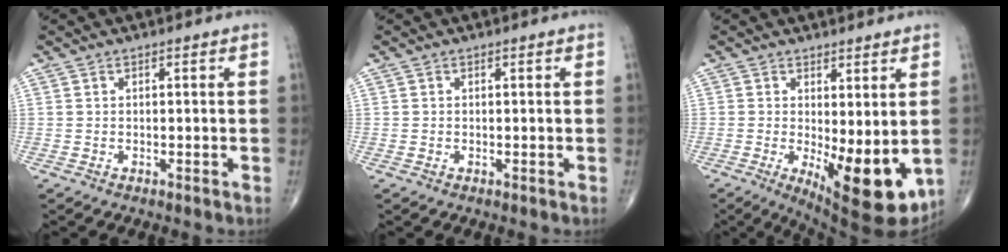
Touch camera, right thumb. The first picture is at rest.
{"total": 0.0}
{"total": 12.6, "force": [-1.7, 4.7, 11.6], "torque": [-0.157, -0.029, -0.010]}